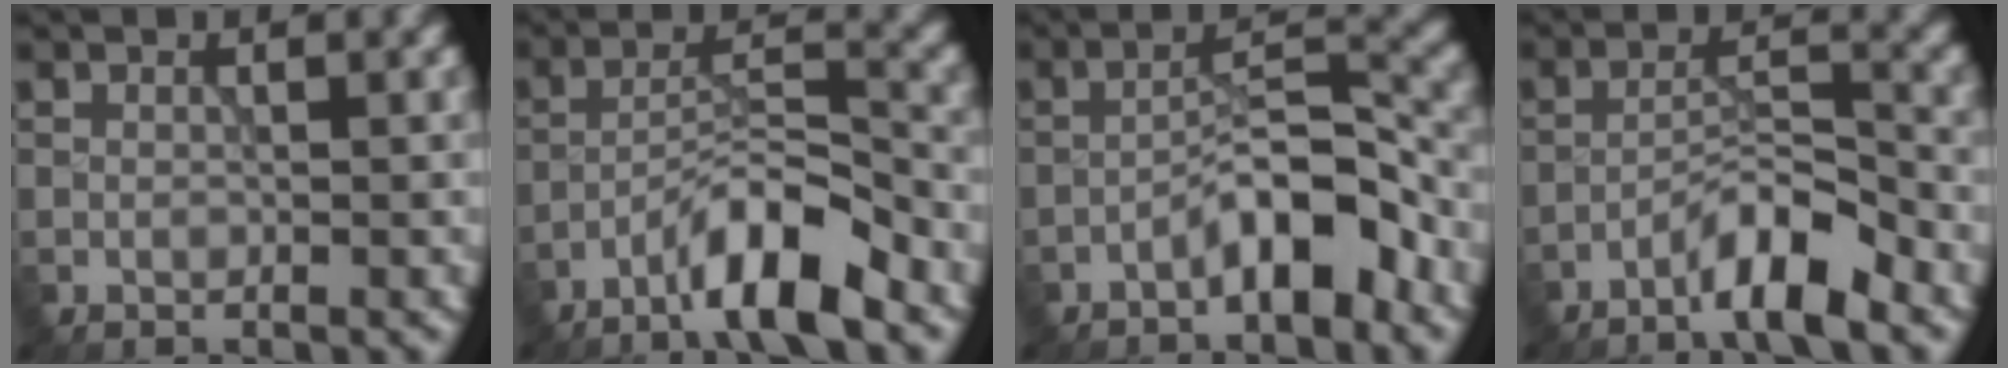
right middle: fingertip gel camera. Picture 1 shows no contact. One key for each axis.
{"total": 6.5, "fx": -4.4, "fy": 1.0, "fz": 4.7, "tx": -0.078, "ty": 0.012, "tz": -0.081}
{"total": 5.5, "fx": -3.2, "fy": 1.5, "fz": 4.2, "tx": -0.066, "ty": 0.021, "tz": -0.059}
{"total": 4.7, "fx": -3.4, "fy": 0.5, "fz": 3.2, "tx": -0.056, "ty": 0.012, "tz": -0.066}